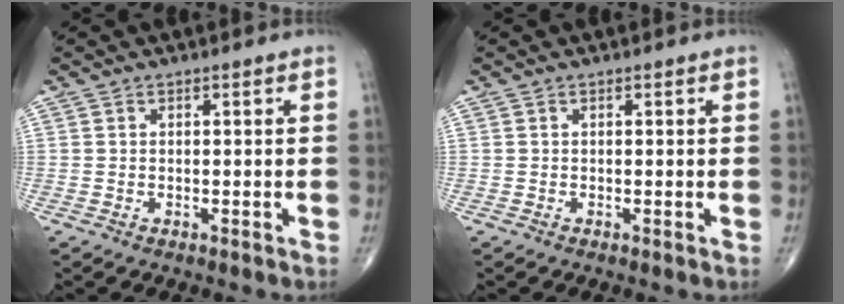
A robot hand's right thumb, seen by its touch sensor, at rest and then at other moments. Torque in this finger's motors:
{"motor_torque": [1.20, 1.18, -0.10, -0.18, 0.02]}